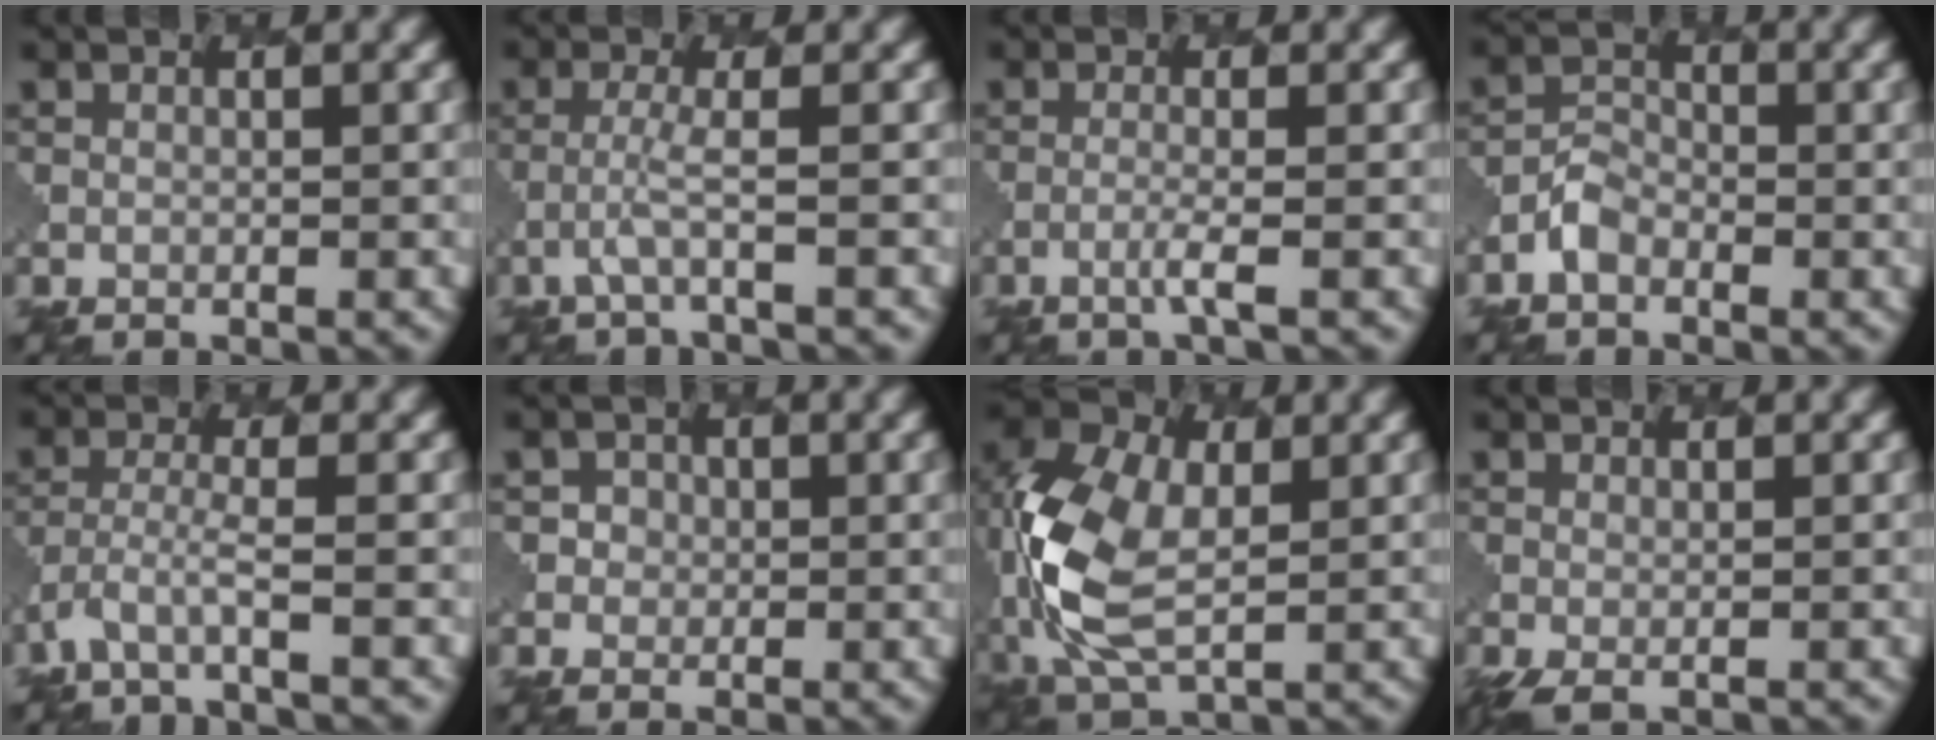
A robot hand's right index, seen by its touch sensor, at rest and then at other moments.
{"total": 1.9, "force": [-0.9, 0.0, 1.6], "torque": [-0.035, 0.002, -0.027]}
{"total": 1.5, "force": [-0.7, 0.1, 1.3], "torque": [-0.022, 0.002, -0.023]}
{"total": 2.0, "force": [-1.3, 1.4, 0.7], "torque": [-0.017, 0.004, -0.030]}
{"total": 2.6, "force": [-1.9, 0.4, 1.8], "torque": [-0.046, -0.012, -0.045]}
{"total": 2.2, "force": [0.0, 2.2, 0.1], "torque": [0.010, 0.008, -0.006]}
{"total": 10.5, "force": [-0.1, 6.8, 8.0], "torque": [-0.201, -0.001, -0.008]}
{"total": 1.4, "force": [-0.6, 0.5, 1.1], "torque": [-0.033, -0.008, -0.008]}